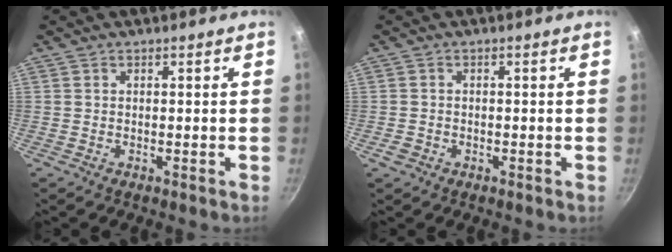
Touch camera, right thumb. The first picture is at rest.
{"total": 1.1, "force": [-0.5, 0.8, 0.5], "torque": [-0.013, 0.002, -0.010]}